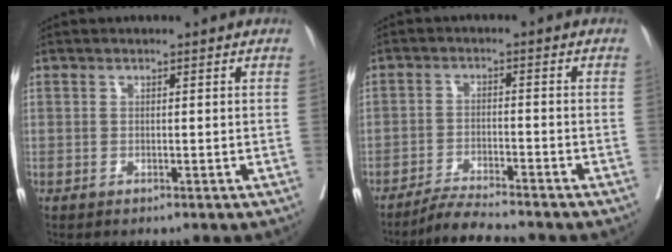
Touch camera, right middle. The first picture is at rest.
{"total": 5.3, "force": [-5.0, -0.7, 1.6], "torque": [-0.034, -0.021, -0.091]}